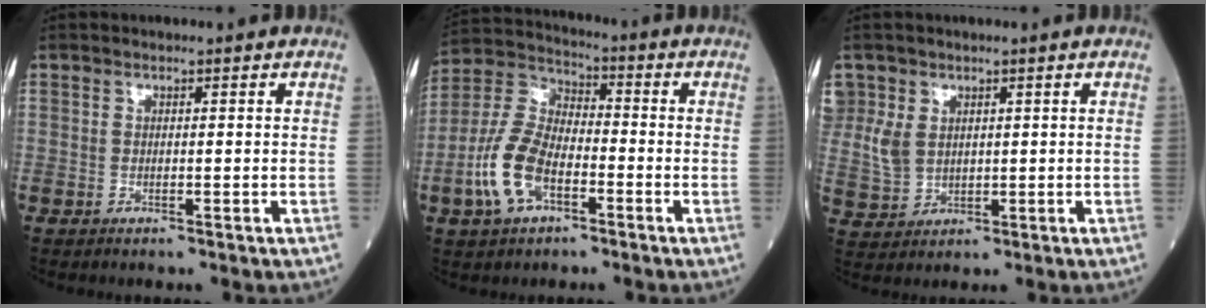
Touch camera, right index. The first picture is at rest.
{"total": 11.2, "force": [-4.3, 5.6, 8.6], "torque": [-0.208, 0.011, -0.087]}
{"total": 5.1, "force": [1.5, 4.4, 2.0], "torque": [-0.054, 0.013, 0.045]}